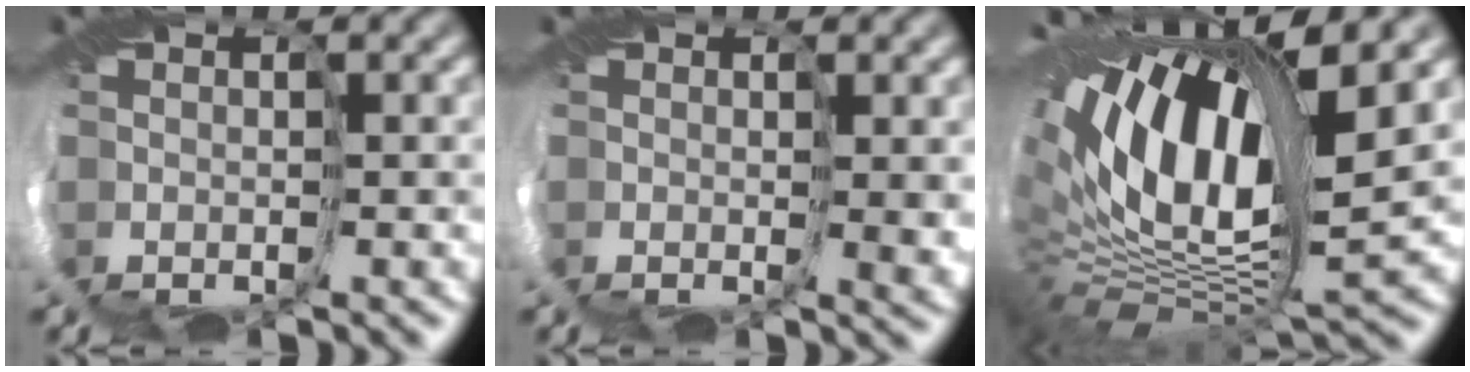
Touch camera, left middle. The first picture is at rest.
{"total": 2.5, "force": [0.3, 1.2, 2.2], "torque": [-0.045, -0.008, 0.011]}
{"total": 16.2, "force": [3.8, 7.9, 13.6], "torque": [-0.257, 0.016, 0.075]}